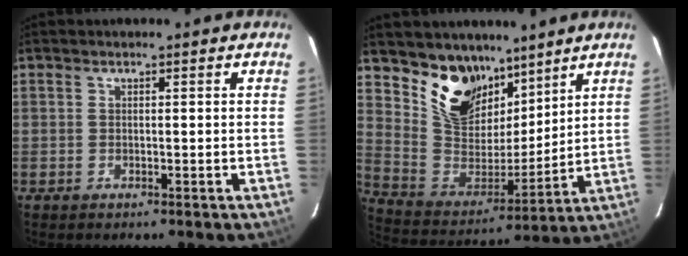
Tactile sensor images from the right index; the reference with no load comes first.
{"total": 15.2, "force": [10.6, 8.9, 6.3], "torque": [-0.135, -0.008, 0.210]}